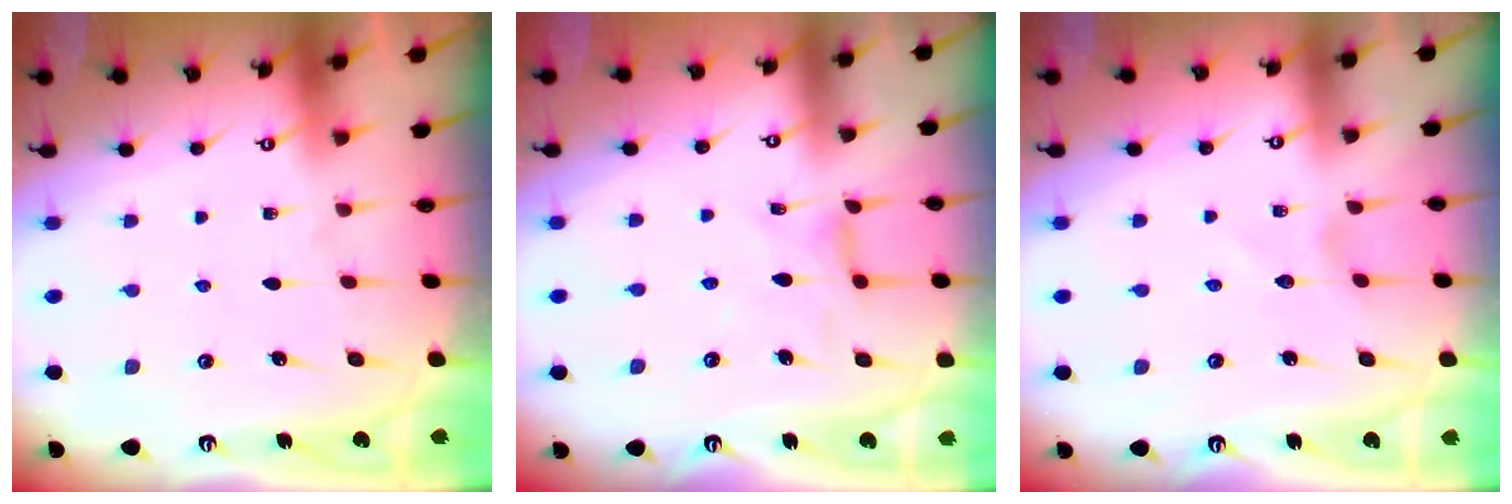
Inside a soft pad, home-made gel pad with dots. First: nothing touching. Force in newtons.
{"total": 1.7, "press": 1.6, "slide": 0.4}
{"total": 0.8, "press": 0.8, "slide": 0.1}